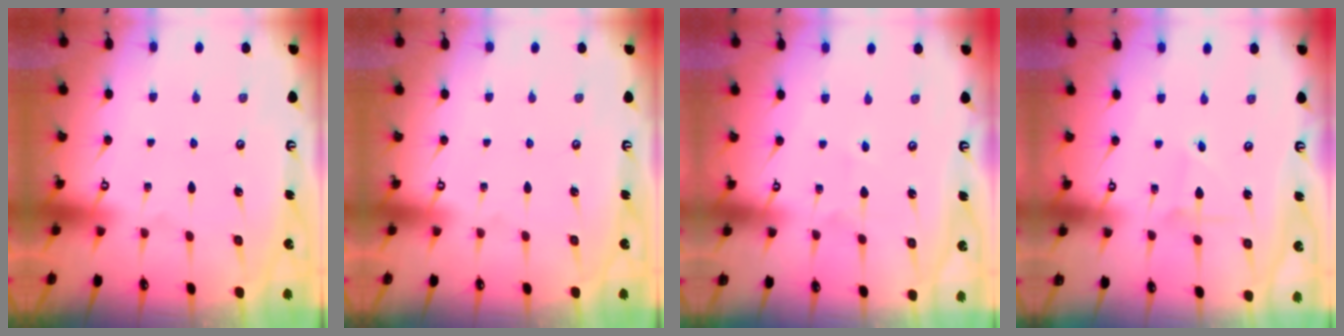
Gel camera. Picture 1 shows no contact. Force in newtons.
{"total": 0.0}
{"total": 1.9, "press": 1.9, "slide": 0.5}
{"total": 1.3, "press": 1.3, "slide": 0.1}